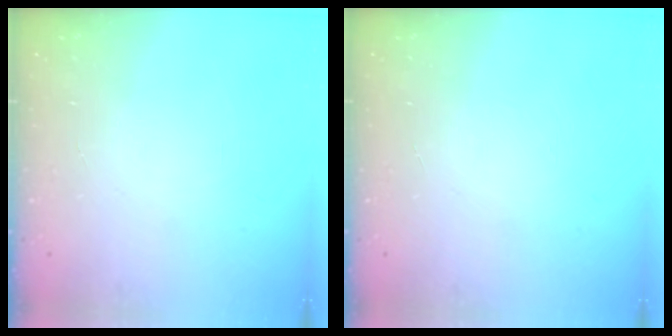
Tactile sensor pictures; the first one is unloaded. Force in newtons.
{"total": 0.0}